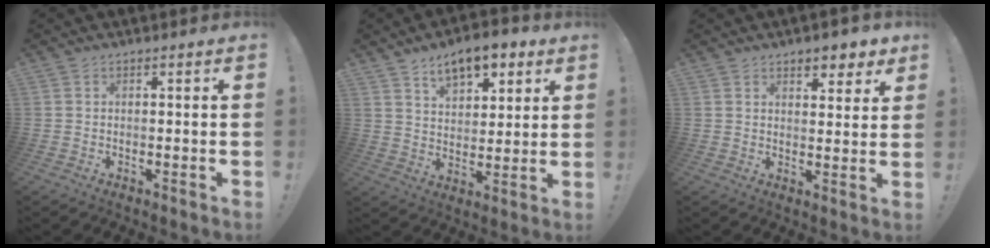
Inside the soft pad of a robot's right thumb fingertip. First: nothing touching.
{"total": 10.9, "force": [7.0, 5.9, 5.9], "torque": [-0.084, -0.034, 0.129]}
{"total": 5.5, "force": [4.4, 2.7, 2.1], "torque": [-0.011, -0.032, 0.076]}